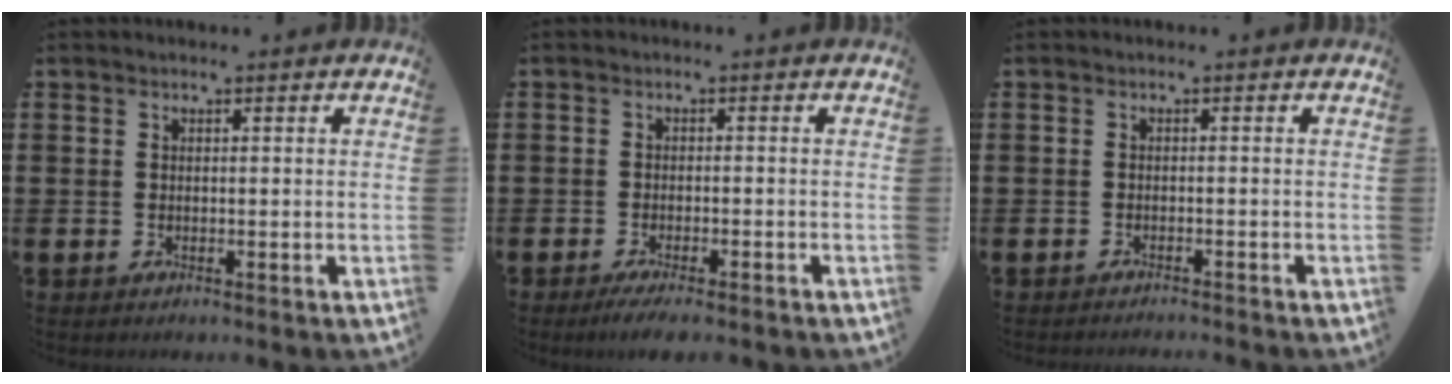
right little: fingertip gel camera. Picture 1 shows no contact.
{"total": 1.7, "force": [-1.2, 0.1, 1.2], "torque": [-0.010, -0.001, -0.024]}
{"total": 0.8, "force": [-0.8, -0.2, -0.1], "torque": [0.001, 0.000, -0.016]}